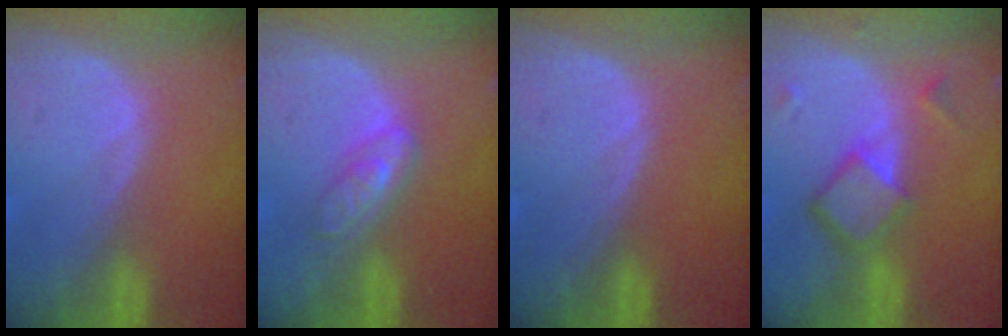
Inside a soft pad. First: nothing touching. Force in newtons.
{"total": 4.5, "press": 4.1, "slide": 1.8}
{"total": 0.0}
{"total": 6.3, "press": 5.4, "slide": 3.4}